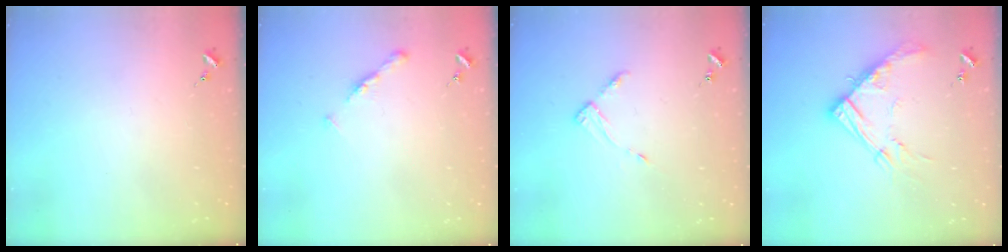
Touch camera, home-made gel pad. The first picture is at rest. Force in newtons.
{"total": 5.3, "press": 5.2, "slide": 0.6}
{"total": 4.9, "press": 4.8, "slide": 0.6}
{"total": 15.1, "press": 15.1, "slide": 1.5}